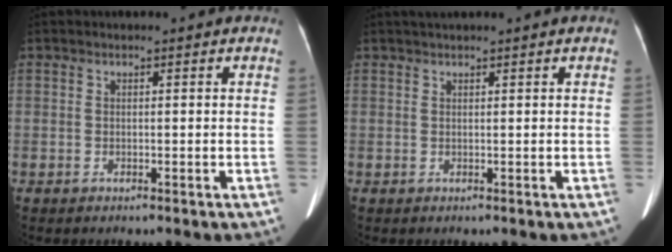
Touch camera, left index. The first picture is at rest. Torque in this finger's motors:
{"motor_torque": [0.84, -1.30, 0.08, 0.11]}